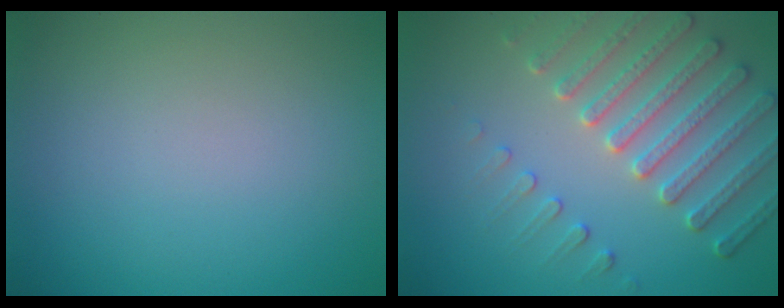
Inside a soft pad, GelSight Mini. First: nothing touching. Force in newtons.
{"total": 5.0, "press": 4.5, "slide": 2.0}